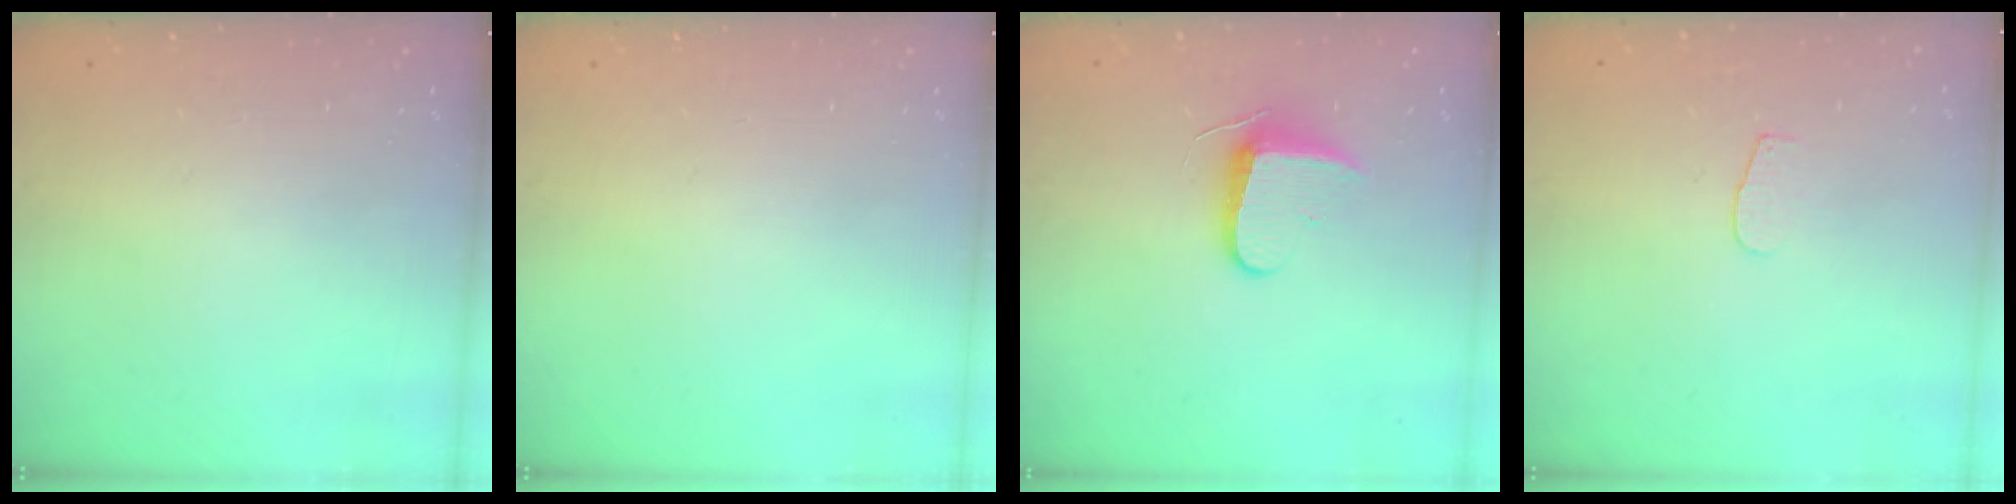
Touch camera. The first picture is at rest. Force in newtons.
{"total": 0.0}
{"total": 9.4, "press": 9.3, "slide": 0.9}
{"total": 3.7, "press": 3.7, "slide": 0.4}